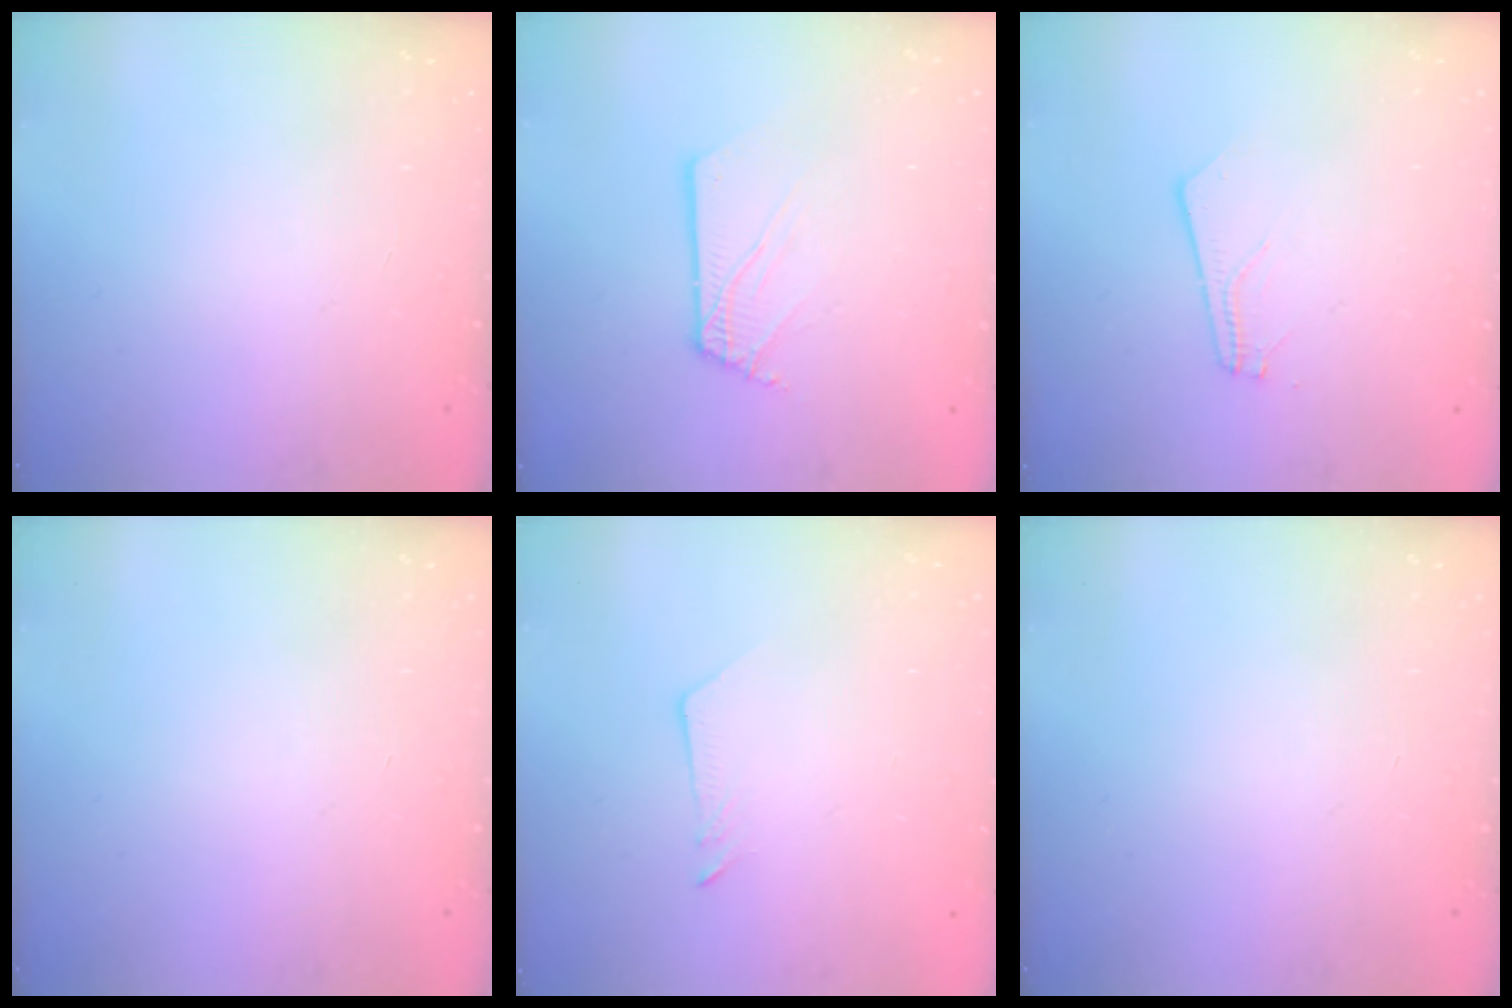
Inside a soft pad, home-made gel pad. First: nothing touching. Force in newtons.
{"total": 3.3, "press": 3.3, "slide": 0.4}
{"total": 2.7, "press": 2.7, "slide": 0.4}
{"total": 0.0}
{"total": 3.8, "press": 3.7, "slide": 0.4}
{"total": 0.0}